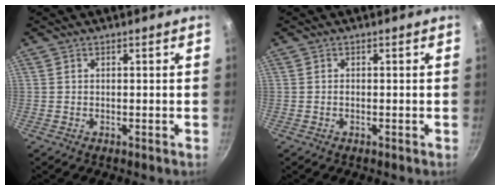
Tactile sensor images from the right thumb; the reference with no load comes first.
{"total": 1.3, "force": [-0.2, 0.9, 0.9], "torque": [-0.013, 0.003, -0.005]}